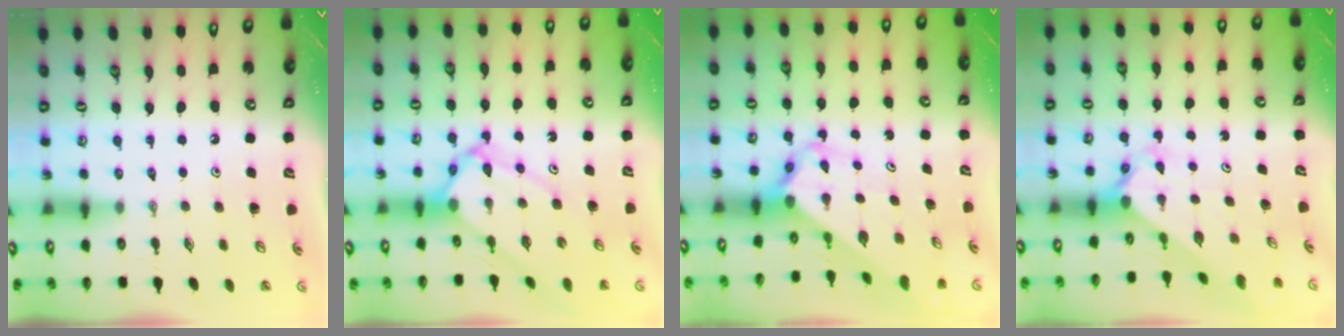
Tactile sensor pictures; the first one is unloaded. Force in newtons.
{"total": 10.0, "press": 10.0, "slide": 0.7}
{"total": 4.2, "press": 4.2, "slide": 0.4}
{"total": 2.4, "press": 2.3, "slide": 0.3}